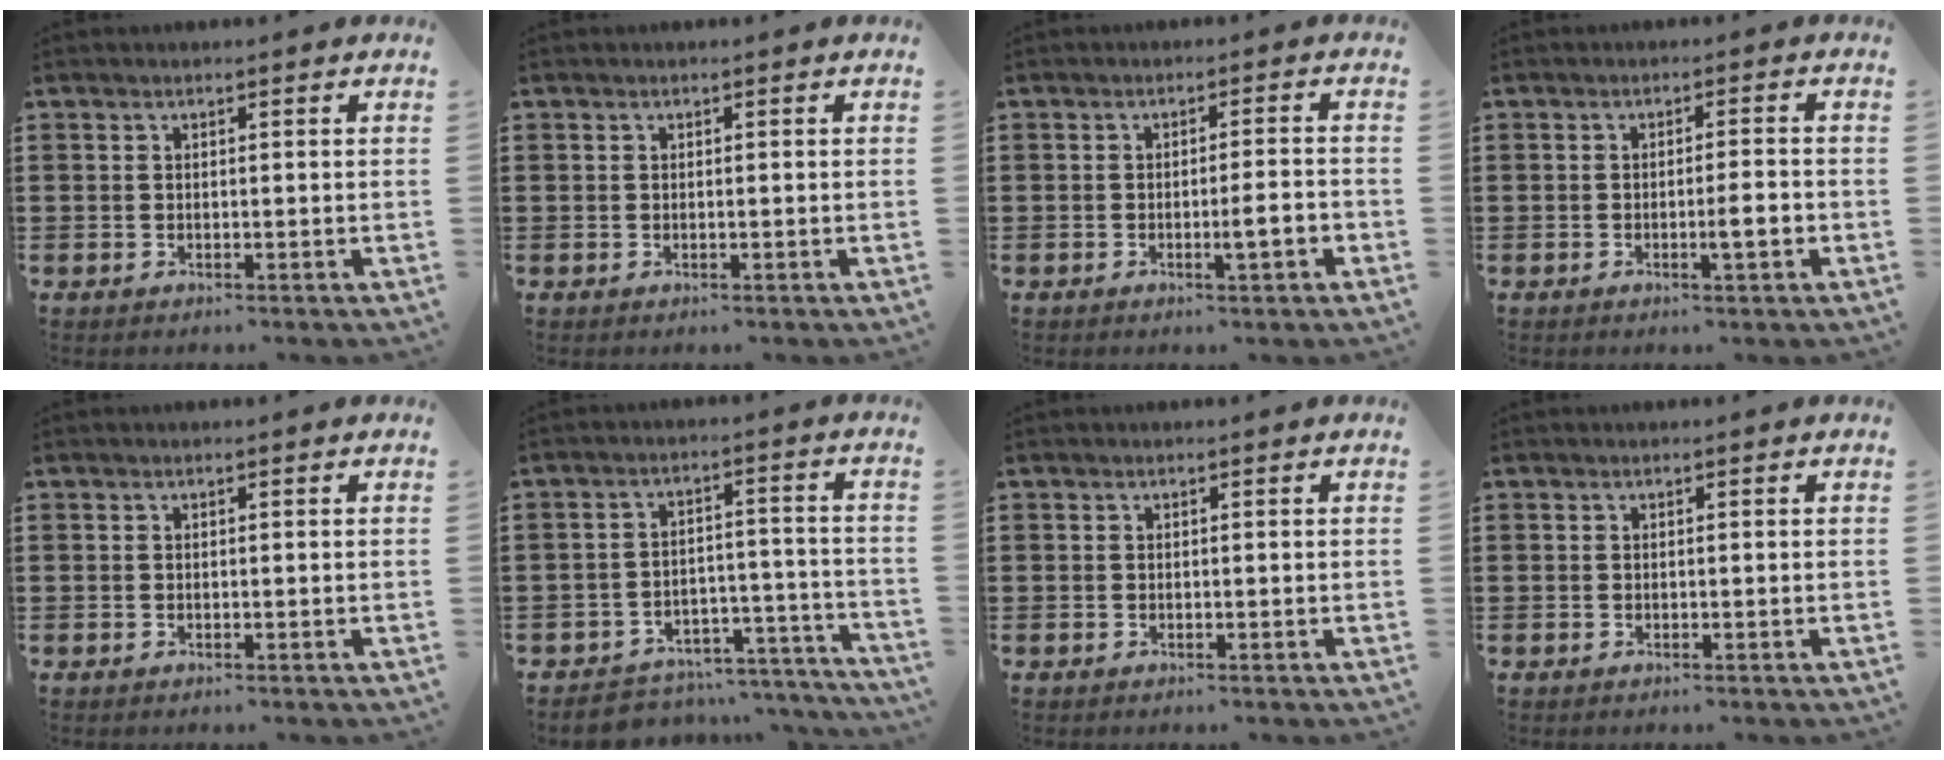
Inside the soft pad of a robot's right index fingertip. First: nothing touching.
{"total": 0.0}
{"total": 3.5, "force": [-1.3, 0.2, 3.3], "torque": [-0.055, -0.005, -0.024]}
{"total": 3.3, "force": [-1.1, 0.3, 3.1], "torque": [-0.052, -0.002, -0.020]}
{"total": 0.0}
{"total": 4.2, "force": [-4.0, 1.2, 0.6], "torque": [-0.018, 0.006, -0.081]}
{"total": 0.0}
{"total": 0.0}